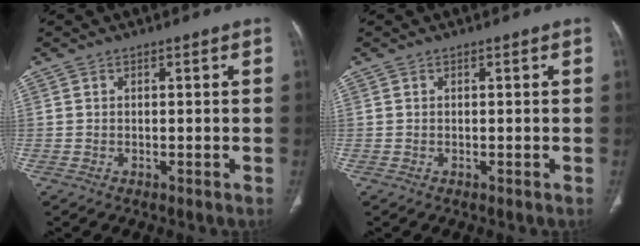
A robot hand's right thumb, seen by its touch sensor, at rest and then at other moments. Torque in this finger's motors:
{"motor_torque": [0.00, 0.00, -0.08, 0.08, 0.00]}